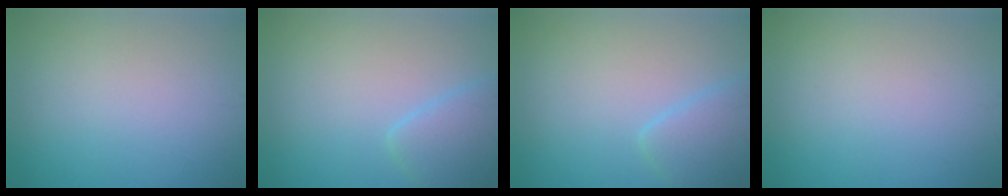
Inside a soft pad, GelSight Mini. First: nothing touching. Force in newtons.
{"total": 3.0, "press": 2.9, "slide": 0.3}
{"total": 3.0, "press": 2.9, "slide": 0.3}
{"total": 0.0}